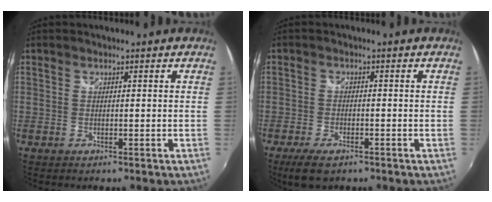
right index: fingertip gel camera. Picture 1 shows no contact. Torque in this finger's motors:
{"motor_torque": [0.45, -0.12, 0.08, 0.04]}